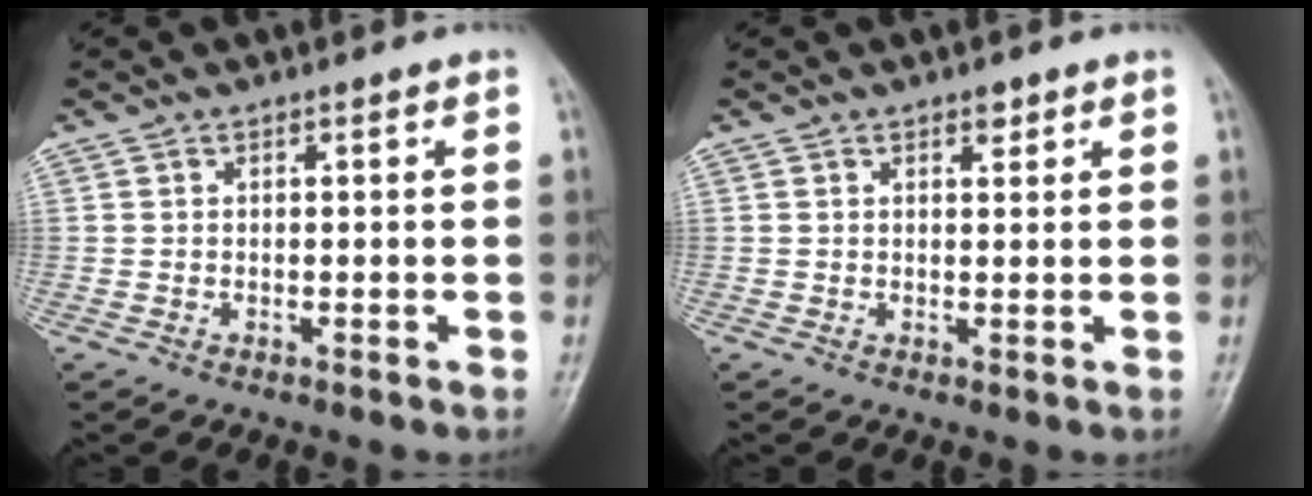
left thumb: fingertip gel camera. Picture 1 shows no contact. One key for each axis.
{"total": 1.7, "fx": 1.1, "fy": 0.8, "fz": 1.0, "tx": -0.006, "ty": -0.005, "tz": 0.015}